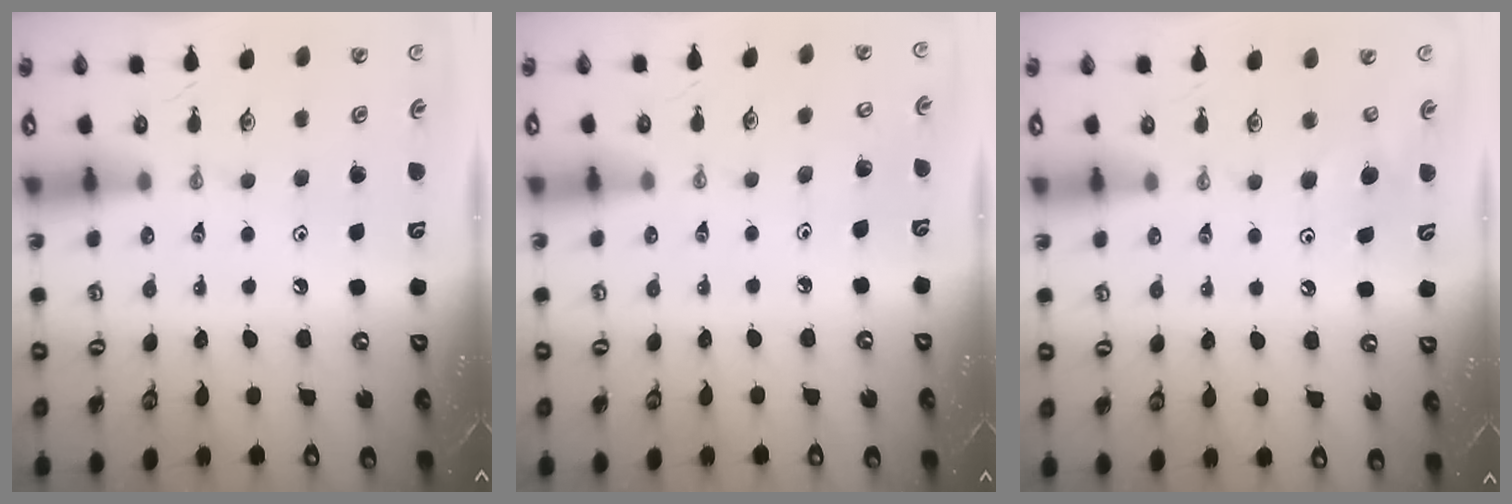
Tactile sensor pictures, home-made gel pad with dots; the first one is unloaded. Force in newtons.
{"total": 5.0, "press": 4.8, "slide": 1.2}
{"total": 4.9, "press": 4.8, "slide": 0.9}